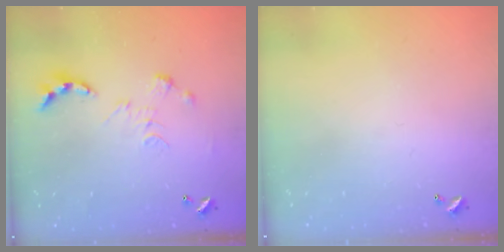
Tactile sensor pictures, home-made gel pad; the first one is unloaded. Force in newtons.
{"total": 0.0}